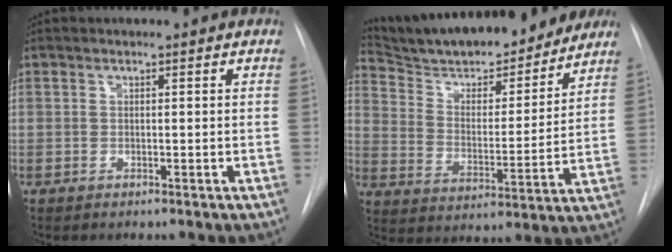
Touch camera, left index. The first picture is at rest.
{"total": 21.6, "force": [19.5, 4.7, 8.1], "torque": [-0.133, 0.001, 0.293]}